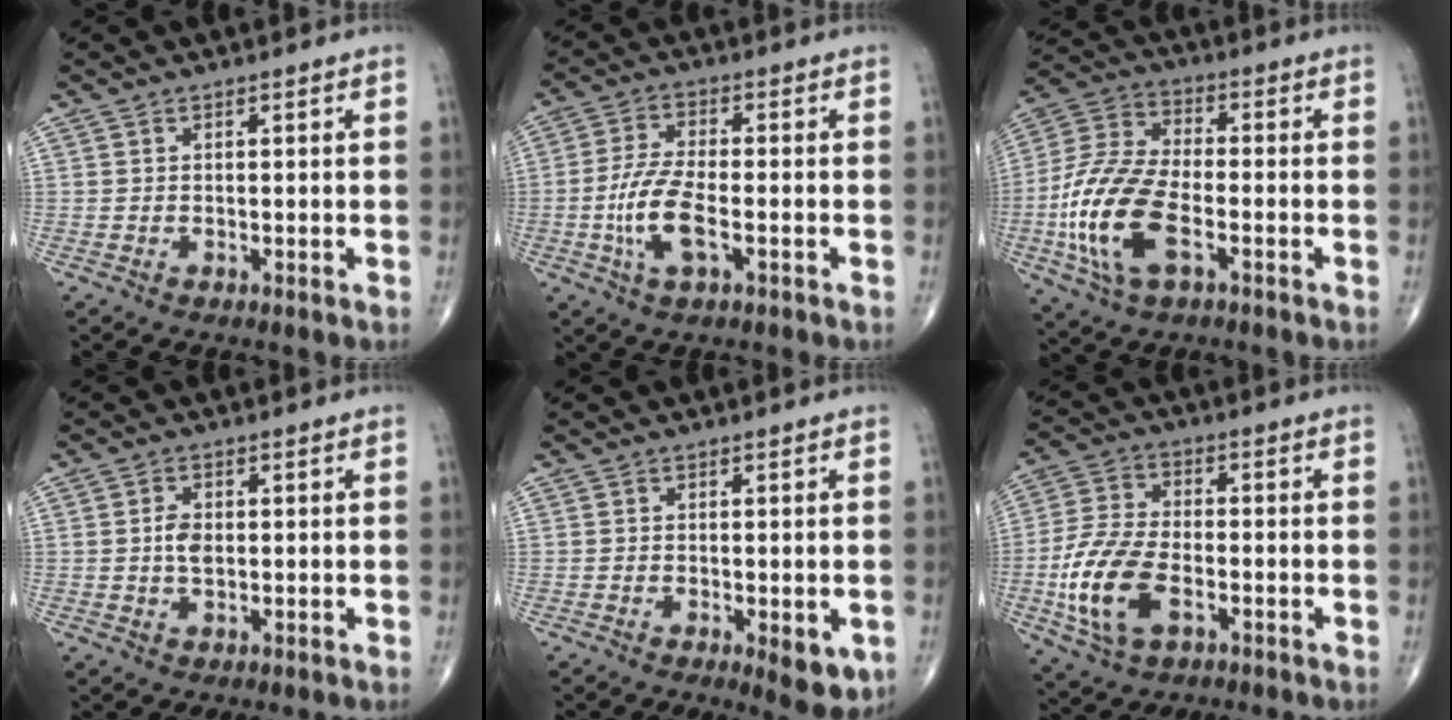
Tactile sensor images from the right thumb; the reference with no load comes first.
{"total": 8.8, "force": [-2.4, 3.3, 7.8], "torque": [-0.168, 0.009, -0.048]}
{"total": 16.7, "force": [-4.8, 8.3, 13.7], "torque": [-0.294, 0.016, -0.092]}
{"total": 3.0, "force": [0.1, 1.8, 2.4], "torque": [-0.043, 0.001, -0.001]}
{"total": 5.7, "force": [-1.7, 2.1, 5.0], "torque": [-0.051, -0.011, -0.019]}
{"total": 13.3, "force": [-3.9, 7.3, 10.5], "torque": [-0.221, 0.010, -0.075]}